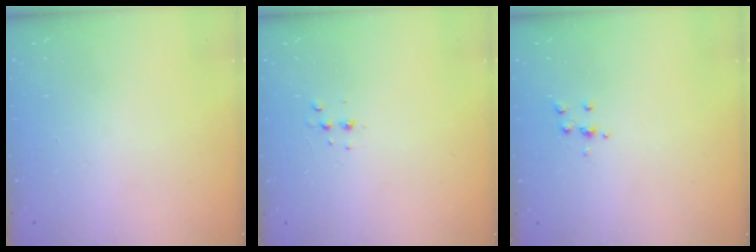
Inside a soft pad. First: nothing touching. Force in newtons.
{"total": 3.1, "press": 3.0, "slide": 0.6}
{"total": 4.0, "press": 3.9, "slide": 0.9}